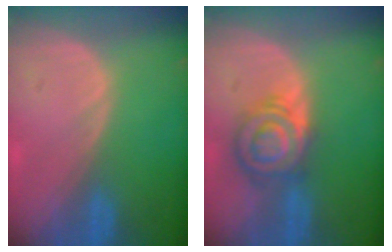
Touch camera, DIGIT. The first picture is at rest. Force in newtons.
{"total": 7.0, "press": 7.0, "slide": 0.2}